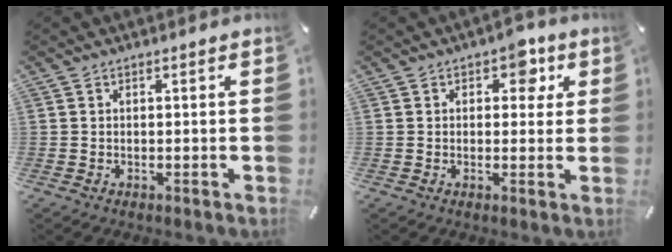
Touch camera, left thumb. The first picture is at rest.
{"total": 6.0, "force": [2.5, 4.0, 3.8], "torque": [-0.027, -0.006, 0.033]}